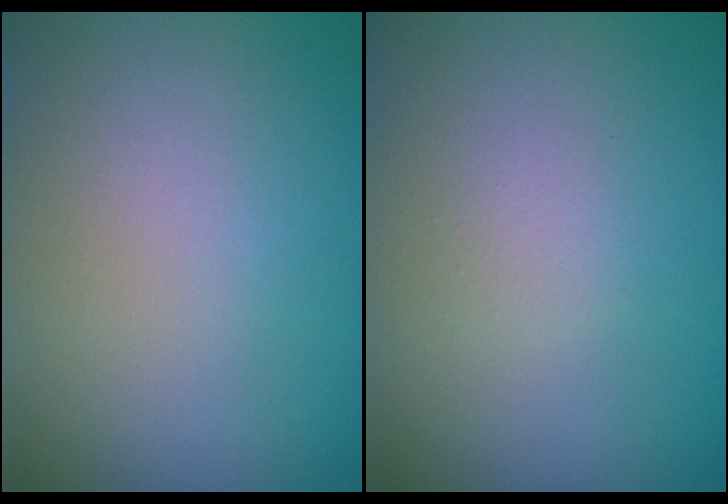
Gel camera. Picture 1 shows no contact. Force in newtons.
{"total": 0.8, "press": 0.8, "slide": 0.0}